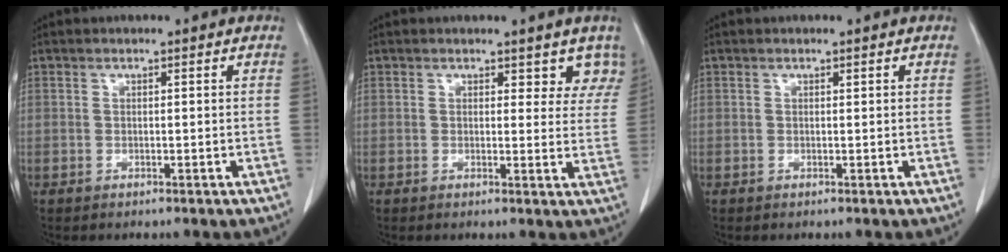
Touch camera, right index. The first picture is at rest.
{"total": 4.8, "force": [4.0, 2.2, 1.2], "torque": [0.014, -0.012, 0.030]}
{"total": 0.0}